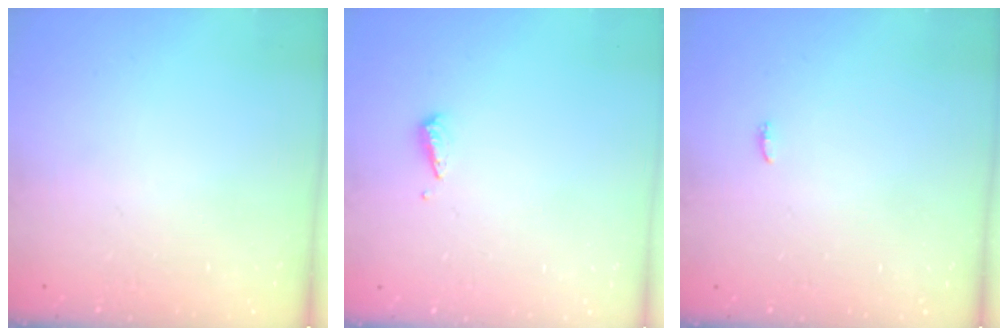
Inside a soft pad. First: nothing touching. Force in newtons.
{"total": 2.9, "press": 2.9, "slide": 0.4}
{"total": 5.6, "press": 3.4, "slide": 4.4}